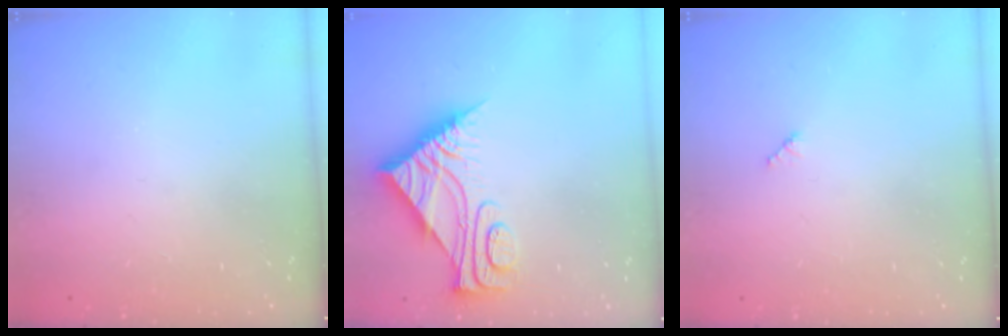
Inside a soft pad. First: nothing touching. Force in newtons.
{"total": 8.3, "press": 8.3, "slide": 0.5}
{"total": 2.5, "press": 2.5, "slide": 0.3}